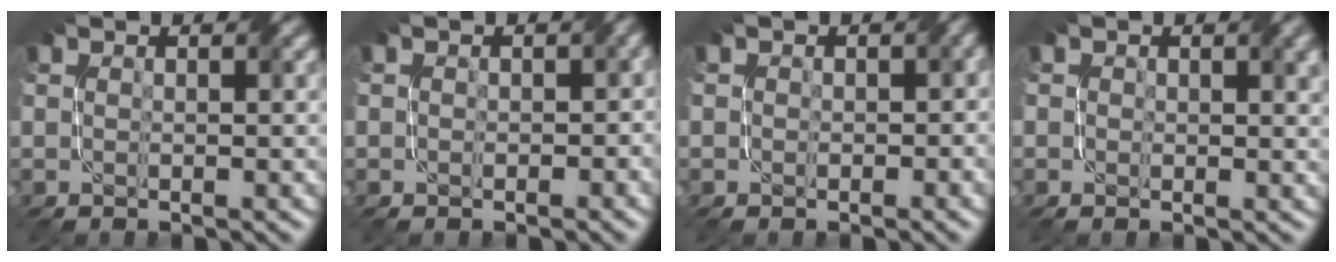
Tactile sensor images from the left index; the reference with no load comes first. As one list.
[{"total": 1.5, "force": [-0.1, 1.3, 0.7], "torque": [0.001, -0.004, 0.001]}, {"total": 1.5, "force": [0.0, 1.3, 0.6], "torque": [0.001, -0.002, 0.001]}, {"total": 1.9, "force": [0.8, 1.3, 1.2], "torque": [-0.007, -0.001, 0.012]}]